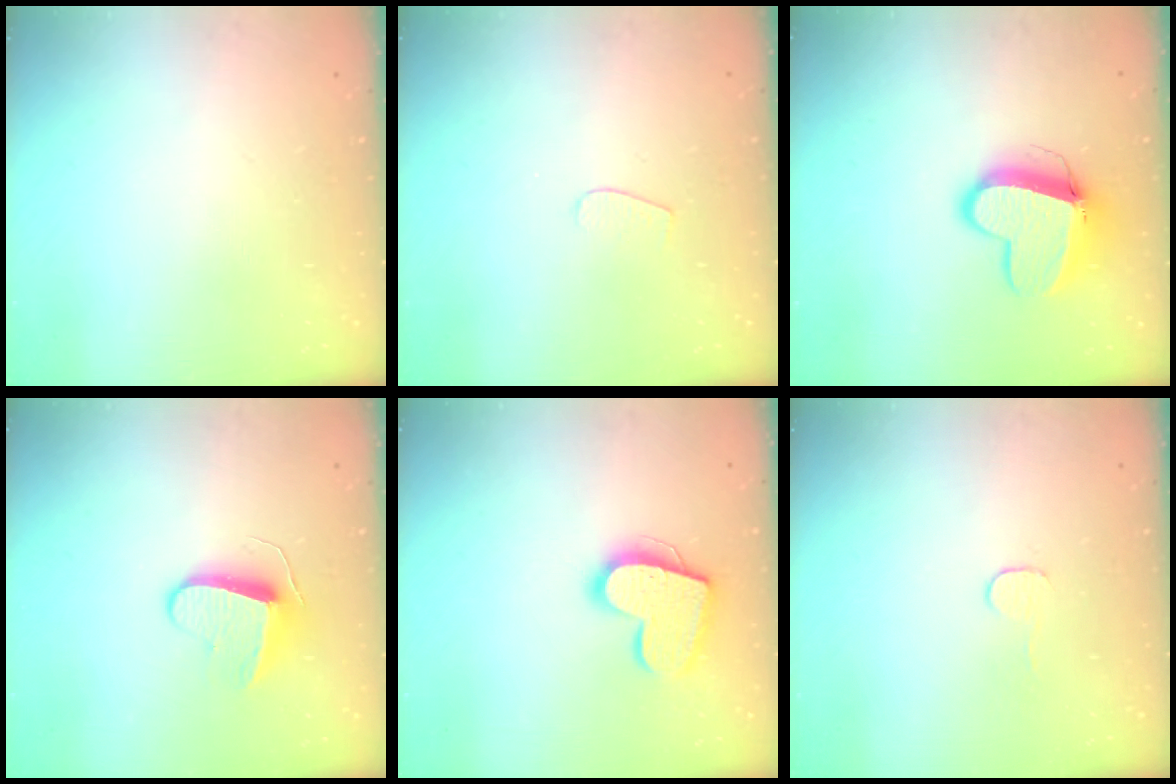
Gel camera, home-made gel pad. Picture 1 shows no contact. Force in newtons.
{"total": 3.7, "press": 3.7, "slide": 0.3}
{"total": 11.7, "press": 11.6, "slide": 1.3}
{"total": 8.9, "press": 8.9, "slide": 0.7}
{"total": 14.9, "press": 14.9, "slide": 1.0}
{"total": 3.0, "press": 3.0, "slide": 0.3}